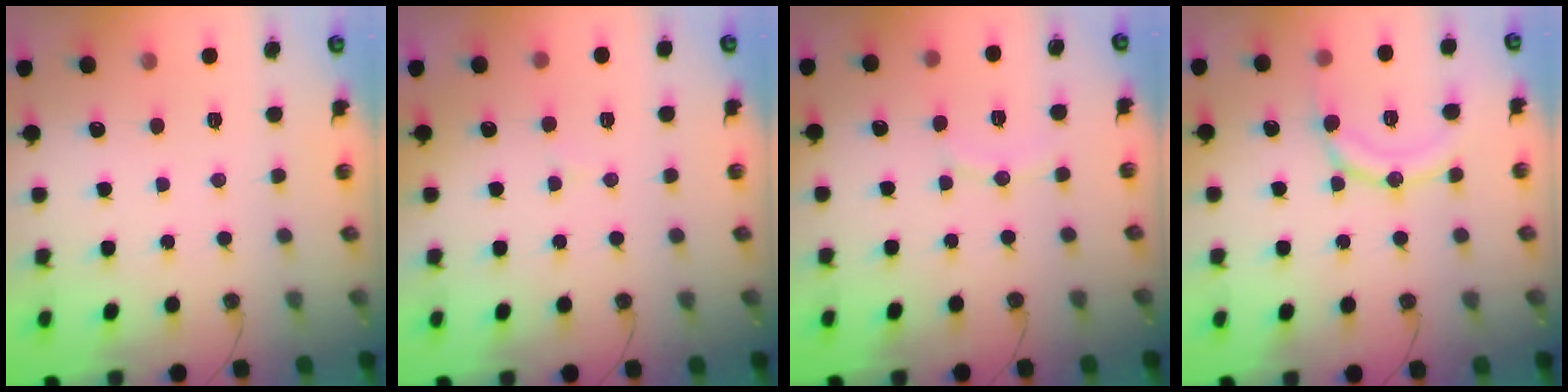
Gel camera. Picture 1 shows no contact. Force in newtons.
{"total": 5.3, "press": 5.3, "slide": 0.4}
{"total": 6.4, "press": 6.3, "slide": 0.4}
{"total": 12.2, "press": 12.2, "slide": 1.1}